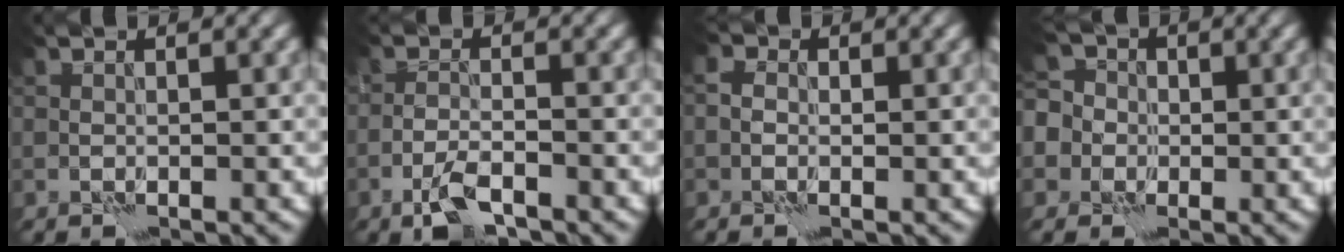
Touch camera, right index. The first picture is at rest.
{"total": 3.2, "force": [-2.1, 1.0, 2.2], "torque": [-0.049, 0.001, -0.046]}
{"total": 1.8, "force": [0.1, 1.5, 1.0], "torque": [-0.013, 0.011, -0.014]}
{"total": 7.1, "force": [-0.8, 6.6, 2.4], "torque": [-0.059, 0.024, -0.059]}